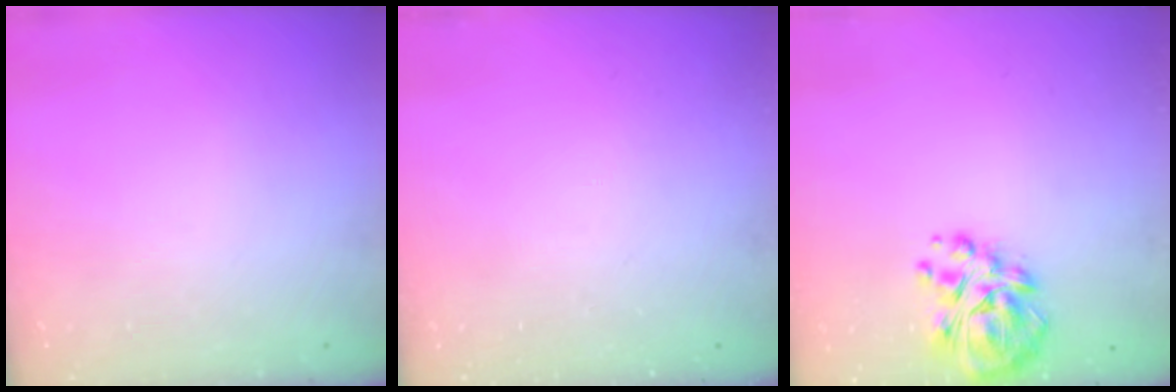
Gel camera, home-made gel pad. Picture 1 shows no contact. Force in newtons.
{"total": 0.0}
{"total": 12.1, "press": 11.5, "slide": 3.7}